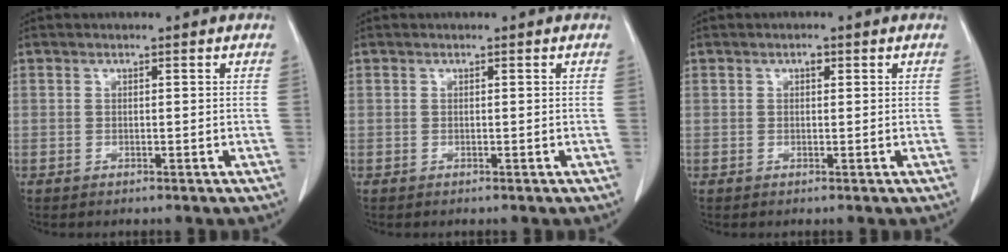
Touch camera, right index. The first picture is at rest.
{"total": 0.0}
{"total": 0.8, "force": [0.3, 0.5, 0.6], "torque": [-0.008, 0.000, 0.004]}